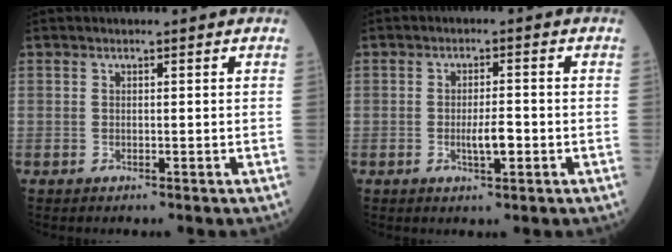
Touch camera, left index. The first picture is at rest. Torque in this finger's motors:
{"motor_torque": [0.42, -0.05, 0.09, 0.06]}